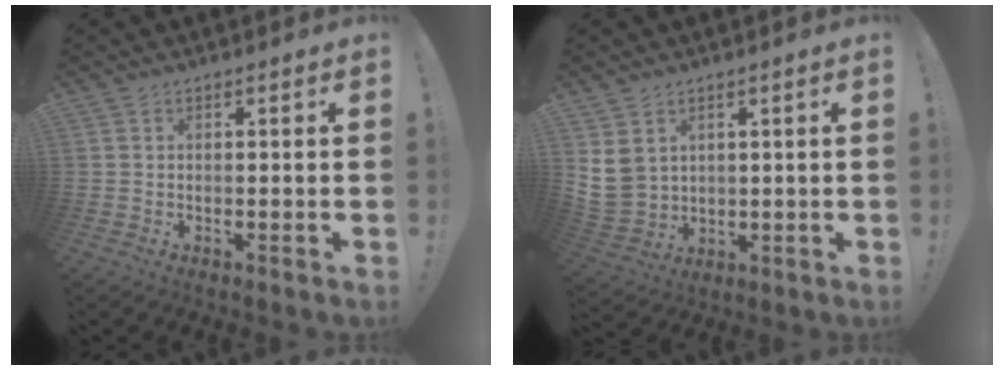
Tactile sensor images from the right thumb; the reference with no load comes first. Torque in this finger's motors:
{"motor_torque": [-0.38, 0.59, 0.45, 0.28, 0.00]}